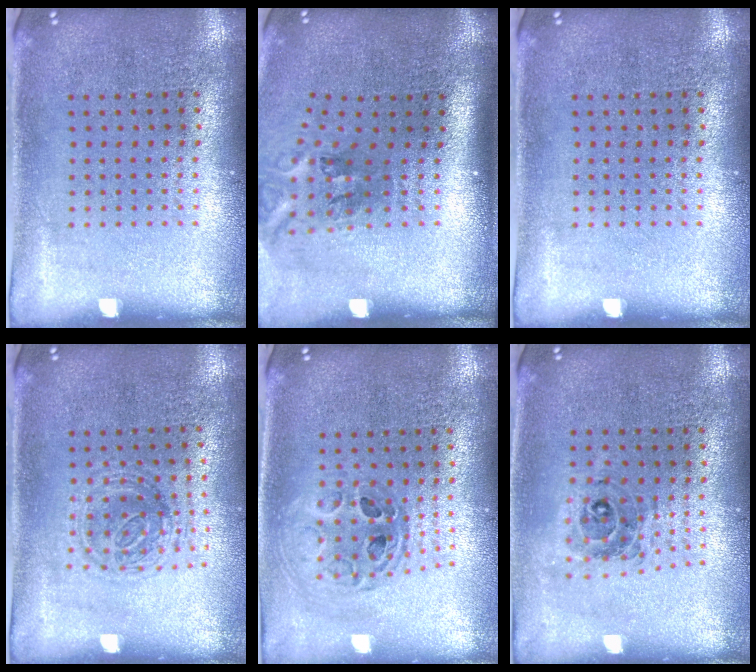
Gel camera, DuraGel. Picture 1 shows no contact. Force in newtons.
{"total": 2.2, "press": 1.3, "slide": 1.7}
{"total": 0.0}
{"total": 1.1, "press": 1.1, "slide": 0.3}
{"total": 0.8, "press": 0.8, "slide": 0.1}
{"total": 0.6, "press": 0.6, "slide": 0.2}